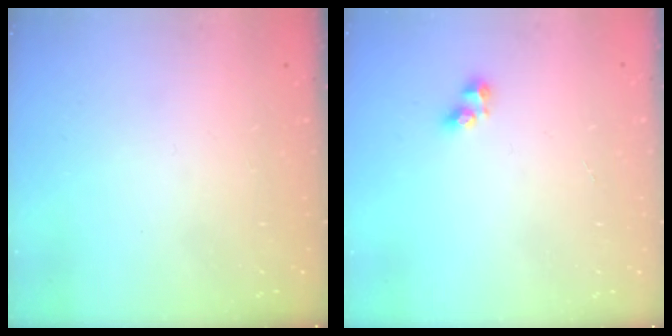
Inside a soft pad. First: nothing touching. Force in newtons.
{"total": 3.7, "press": 3.6, "slide": 0.4}